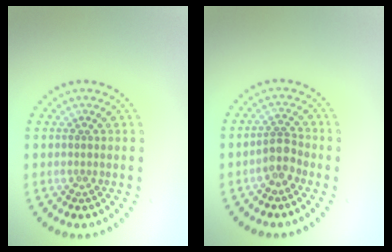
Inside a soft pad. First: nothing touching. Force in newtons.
{"total": 2.1, "press": 1.7, "slide": 1.2}